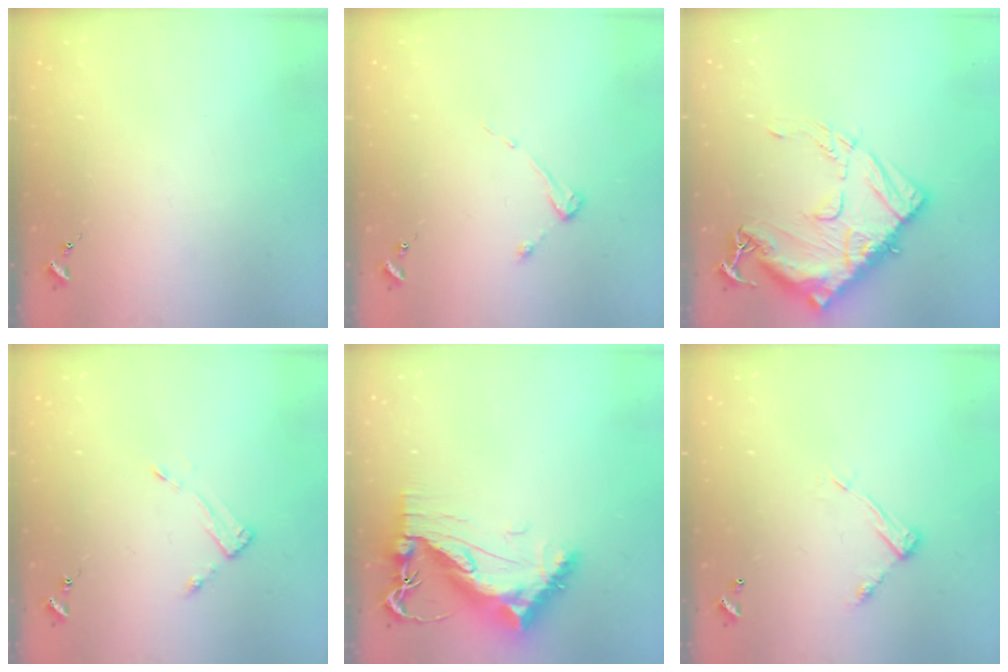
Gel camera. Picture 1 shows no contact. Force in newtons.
{"total": 3.1, "press": 3.1, "slide": 0.4}
{"total": 19.9, "press": 19.8, "slide": 1.7}
{"total": 3.4, "press": 3.4, "slide": 0.4}
{"total": 11.9, "press": 11.9, "slide": 1.0}
{"total": 7.9, "press": 7.9, "slide": 0.3}